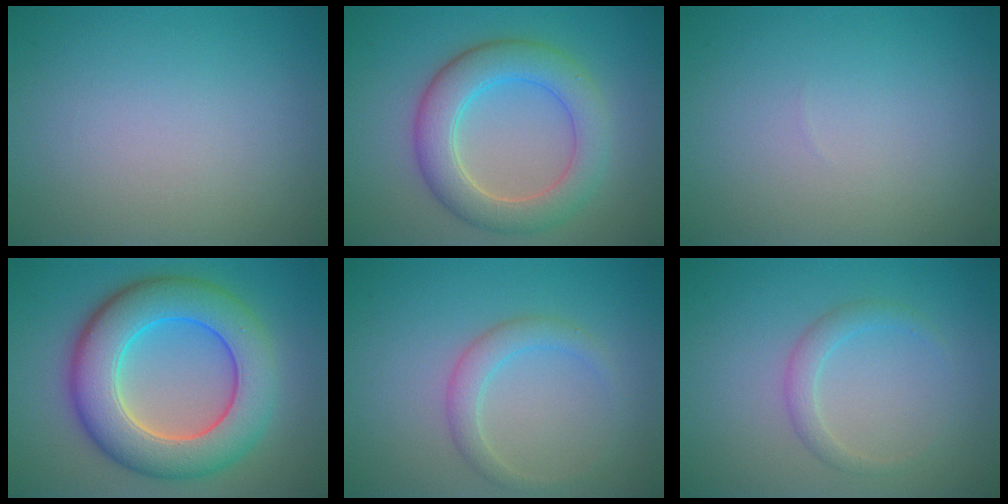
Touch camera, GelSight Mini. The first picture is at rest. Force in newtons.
{"total": 5.9, "press": 5.9, "slide": 0.4}
{"total": 0.0}
{"total": 10.1, "press": 10.0, "slide": 0.4}
{"total": 2.2, "press": 2.2, "slide": 0.1}
{"total": 1.7, "press": 1.7, "slide": 0.2}